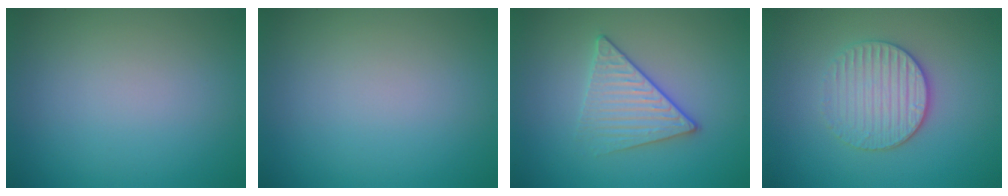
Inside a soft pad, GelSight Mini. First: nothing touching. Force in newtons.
{"total": 0.0}
{"total": 3.1, "press": 2.9, "slide": 1.2}
{"total": 3.5, "press": 3.2, "slide": 1.4}